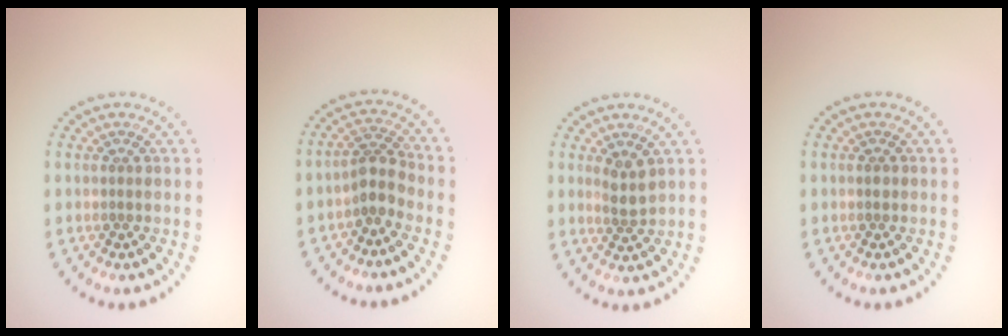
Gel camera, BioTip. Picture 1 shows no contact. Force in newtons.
{"total": 2.4, "press": 2.0, "slide": 1.4}
{"total": 2.0, "press": 1.6, "slide": 1.1}
{"total": 0.6, "press": 0.6, "slide": 0.1}